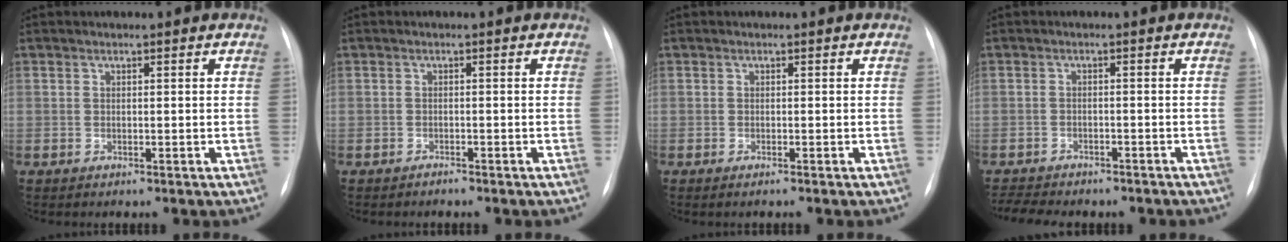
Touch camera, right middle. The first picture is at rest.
{"total": 0.6, "force": [-0.6, 0.0, 0.1], "torque": [-0.005, -0.002, -0.012]}
{"total": 0.8, "force": [-0.6, -0.1, 0.5], "torque": [-0.009, -0.001, -0.009]}
{"total": 8.7, "force": [-7.6, 2.6, 3.3], "torque": [-0.063, 0.002, -0.100]}